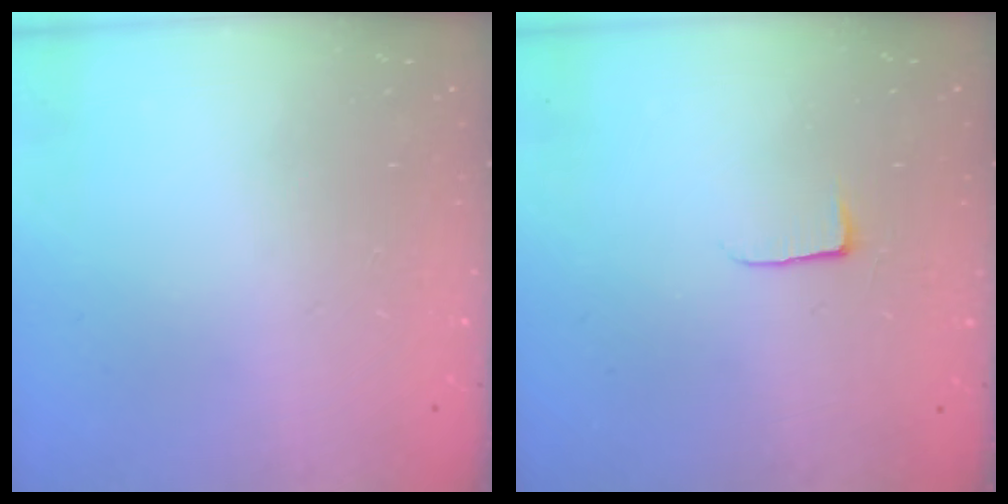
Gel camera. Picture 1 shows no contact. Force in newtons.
{"total": 3.9, "press": 3.9, "slide": 0.5}